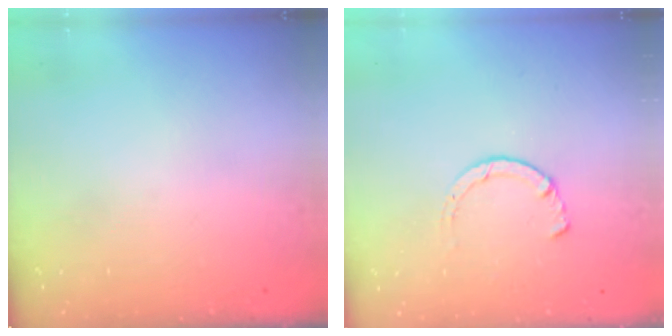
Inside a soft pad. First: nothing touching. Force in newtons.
{"total": 1.5, "press": 1.5, "slide": 0.3}